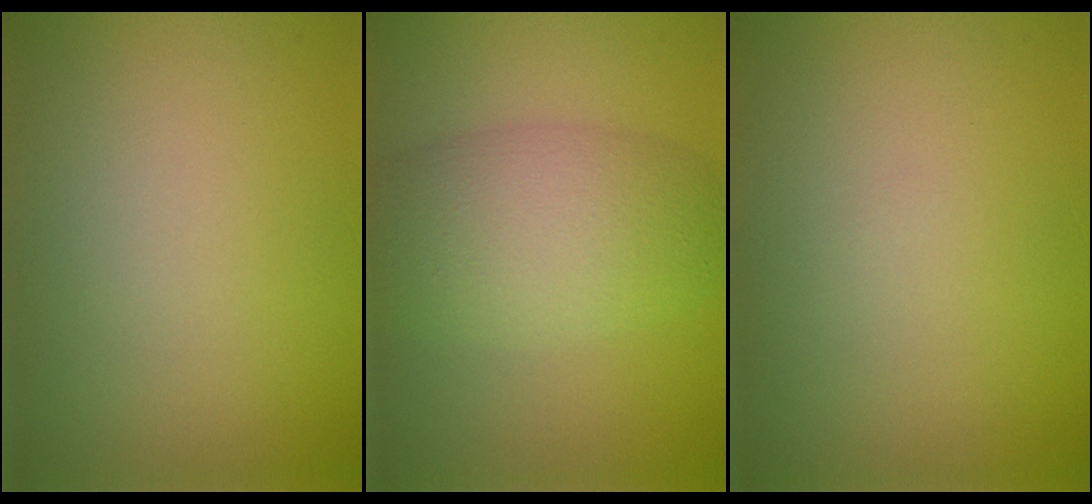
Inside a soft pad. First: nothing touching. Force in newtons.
{"total": 5.9, "press": 5.8, "slide": 0.3}
{"total": 0.0}